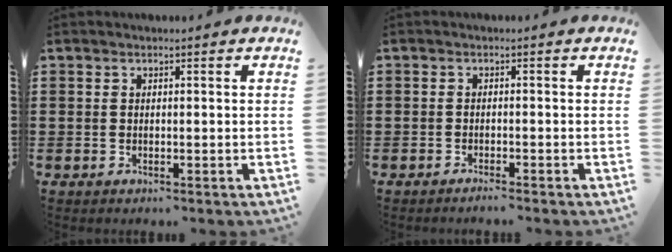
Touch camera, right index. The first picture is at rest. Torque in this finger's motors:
{"motor_torque": [-0.78, 0.91, -0.35, -0.02]}